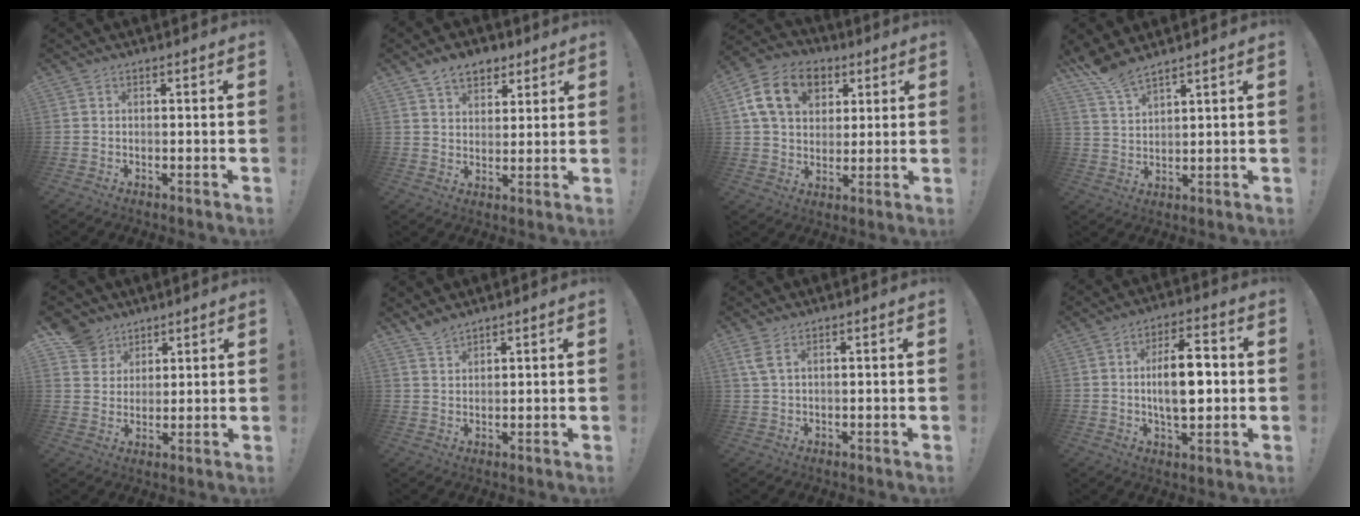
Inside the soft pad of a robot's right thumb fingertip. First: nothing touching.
{"total": 8.1, "force": [5.3, 5.3, 3.1], "torque": [-0.046, -0.019, 0.100]}
{"total": 16.2, "force": [6.2, 11.9, 9.0], "torque": [-0.138, -0.013, 0.121]}
{"total": 6.8, "force": [6.1, 0.8, 2.9], "torque": [-0.070, -0.033, 0.115]}
{"total": 8.0, "force": [5.3, 6.0, 0.9], "torque": [-0.019, -0.039, 0.106]}
{"total": 3.3, "force": [3.0, 0.7, 1.3], "torque": [-0.026, -0.019, 0.056]}
{"total": 2.7, "force": [1.3, 0.7, 2.2], "torque": [-0.053, 0.002, 0.027]}
{"total": 12.6, "force": [0.1, 6.1, 11.0], "torque": [-0.185, 0.005, -0.004]}